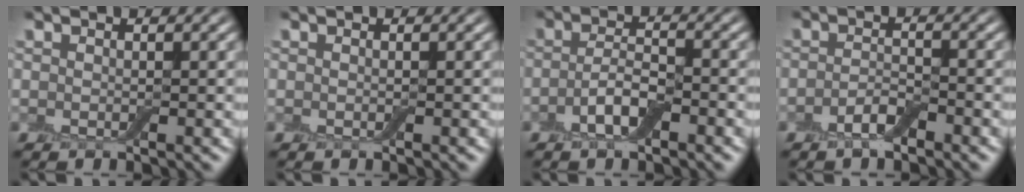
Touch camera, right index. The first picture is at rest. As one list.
[{"total": 0.0}, {"total": 3.1, "force": [-1.4, 1.2, 2.5], "torque": [-0.054, 0.004, -0.032]}, {"total": 2.1, "force": [-1.3, 0.7, 1.4], "torque": [-0.029, 0.004, -0.027]}]